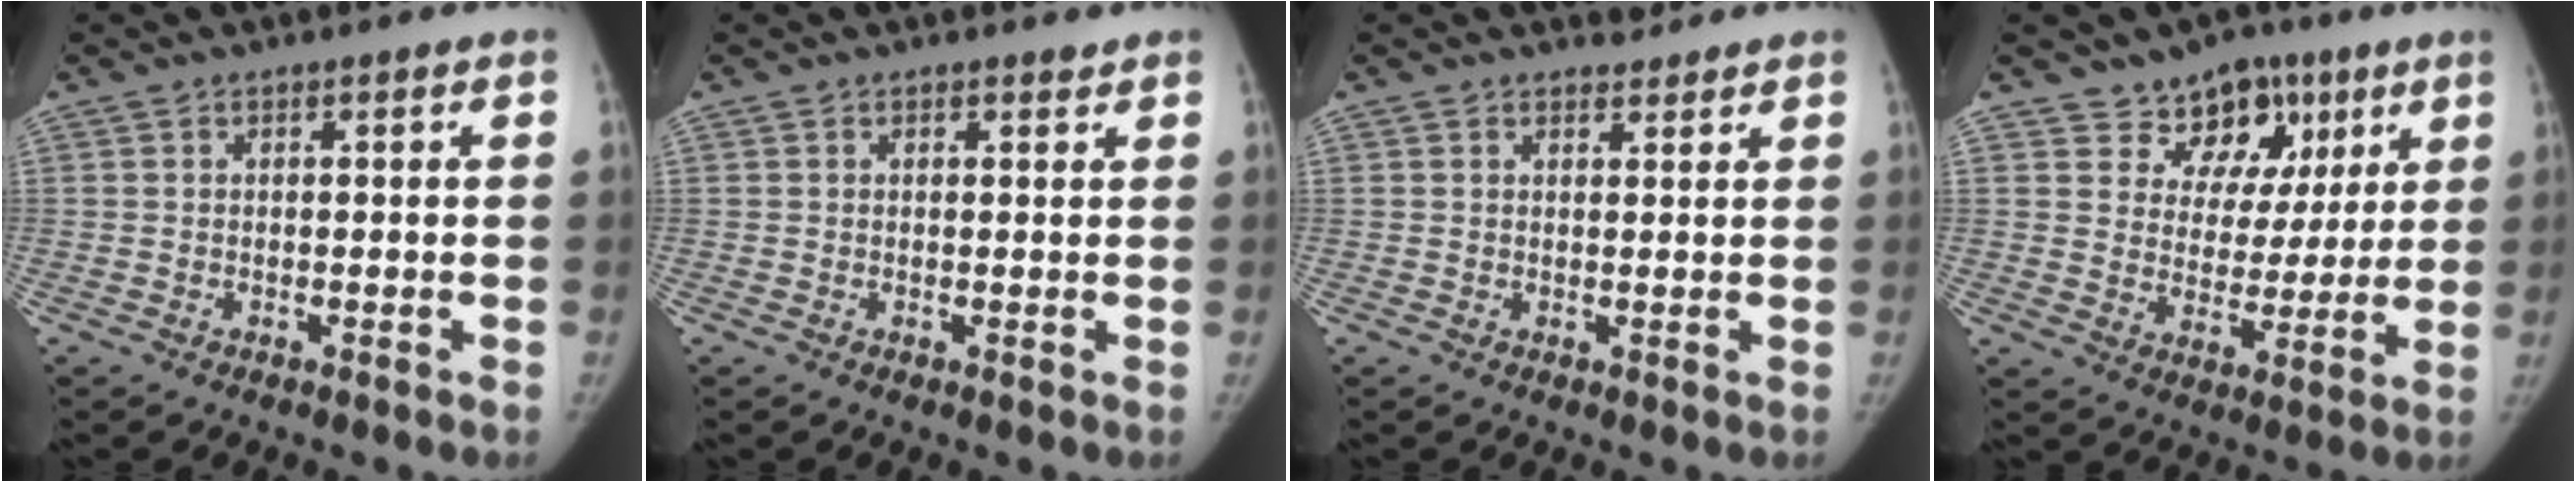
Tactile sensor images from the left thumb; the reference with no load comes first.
{"total": 0.9, "force": [0.8, 0.4, 0.2], "torque": [0.000, -0.006, 0.010]}
{"total": 1.9, "force": [1.7, 0.8, 0.0], "torque": [0.011, -0.012, 0.023]}
{"total": 12.0, "force": [7.2, 8.7, 4.0], "torque": [-0.008, -0.026, 0.112]}